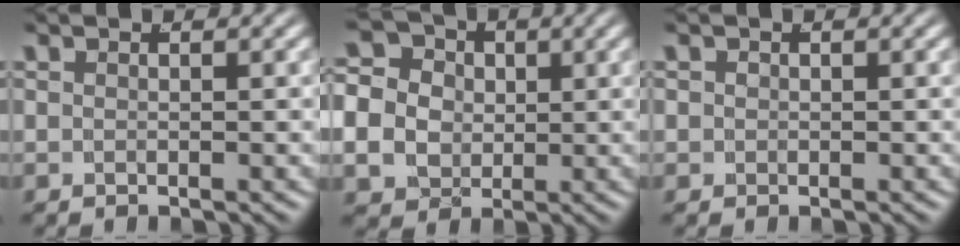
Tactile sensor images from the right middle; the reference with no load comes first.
{"total": 10.6, "force": [0.8, 9.3, 5.0], "torque": [-0.121, -0.023, 0.011]}
{"total": 1.1, "force": [-0.2, 1.1, 0.1], "torque": [-0.008, -0.010, 0.002]}